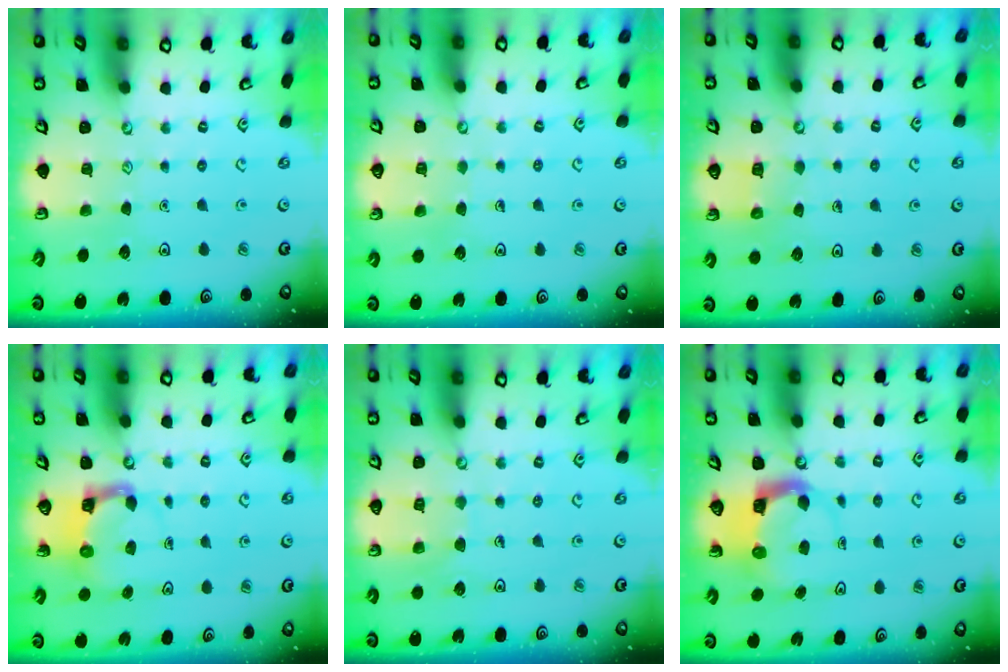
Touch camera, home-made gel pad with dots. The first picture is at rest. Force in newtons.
{"total": 3.2, "press": 3.2, "slide": 0.2}
{"total": 4.0, "press": 4.0, "slide": 0.4}
{"total": 4.2, "press": 4.2, "slide": 0.4}
{"total": 4.8, "press": 4.8, "slide": 0.3}
{"total": 4.0, "press": 4.0, "slide": 0.3}